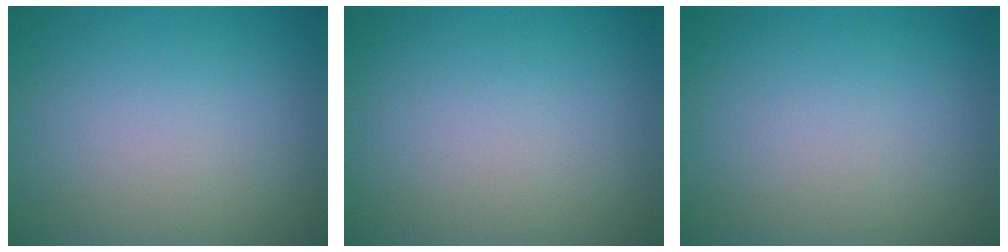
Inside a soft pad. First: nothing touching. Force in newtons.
{"total": 0.0}
{"total": 0.0}